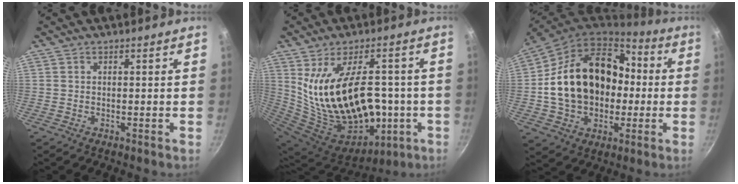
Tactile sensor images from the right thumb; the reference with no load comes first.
{"total": 27.3, "force": [-0.5, 16.2, 21.9], "torque": [-0.369, -0.012, 0.030]}
{"total": 23.4, "force": [0.4, 17.6, 15.4], "torque": [-0.246, 0.052, 0.015]}